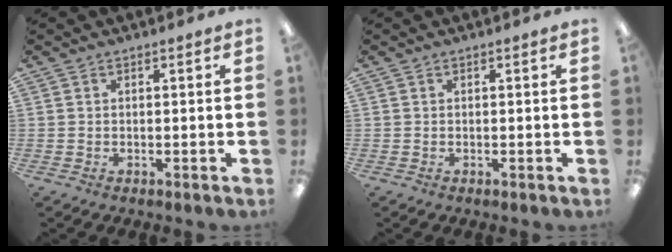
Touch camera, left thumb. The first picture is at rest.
{"total": 0.0}